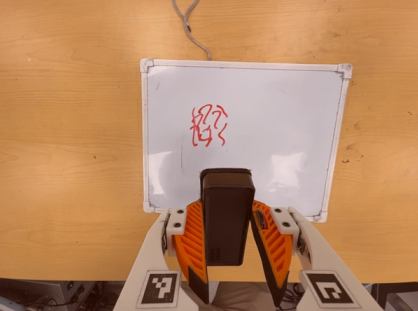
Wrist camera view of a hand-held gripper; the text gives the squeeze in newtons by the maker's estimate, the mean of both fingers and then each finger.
{"total": 4.8, "left": 4.3, "right": 5.4}